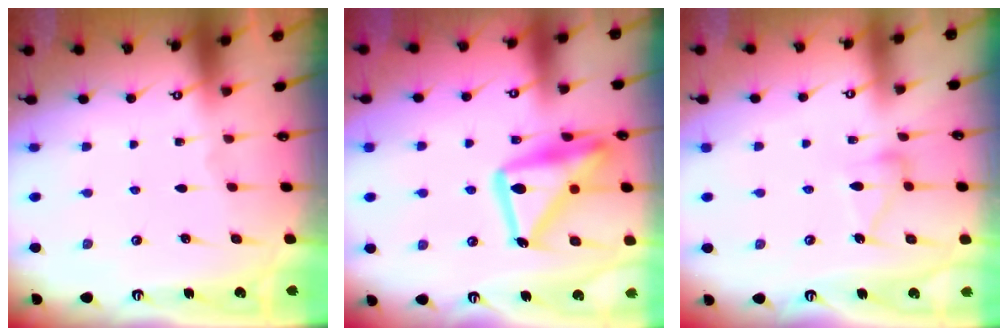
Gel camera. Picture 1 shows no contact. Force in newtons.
{"total": 21.0, "press": 20.9, "slide": 1.5}
{"total": 9.1, "press": 9.1, "slide": 0.5}